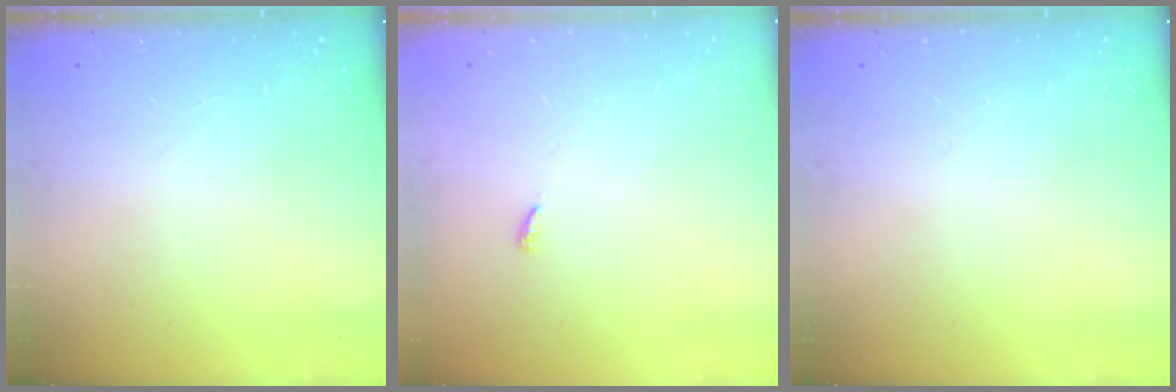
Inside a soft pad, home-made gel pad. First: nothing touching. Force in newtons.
{"total": 2.5, "press": 2.5, "slide": 0.2}
{"total": 0.0}